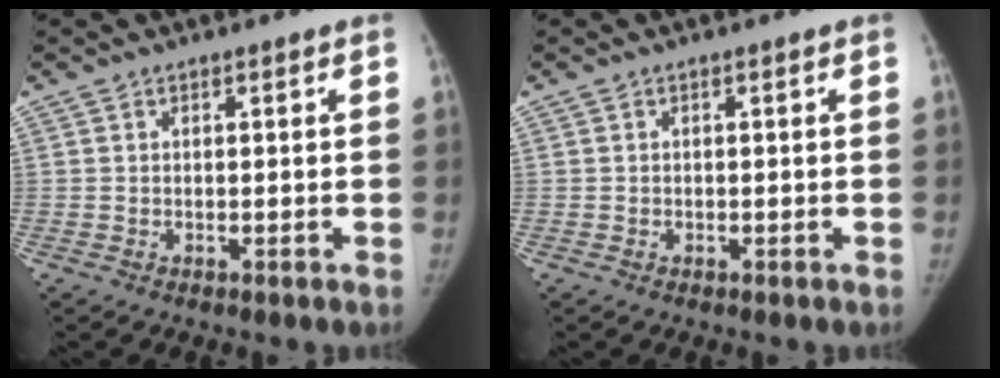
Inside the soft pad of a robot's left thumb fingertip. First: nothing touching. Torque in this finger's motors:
{"motor_torque": [-0.44, -0.45, -0.02, 0.83, -0.10]}